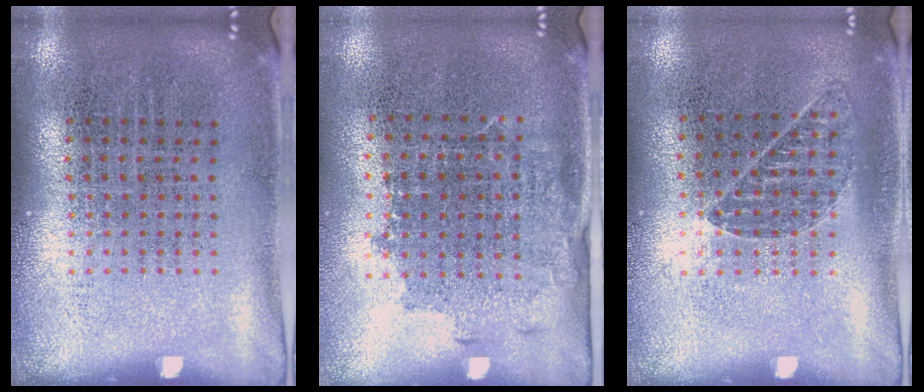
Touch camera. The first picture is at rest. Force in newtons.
{"total": 1.4, "press": 1.2, "slide": 0.7}
{"total": 0.8, "press": 0.8, "slide": 0.2}